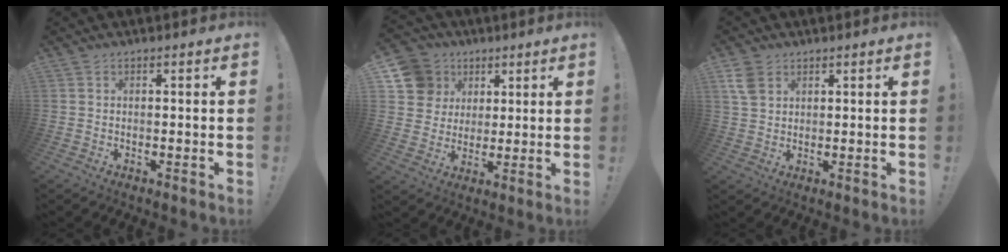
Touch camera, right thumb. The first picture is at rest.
{"total": 12.1, "force": [4.6, 10.7, 3.5], "torque": [-0.040, -0.019, 0.096]}
{"total": 5.7, "force": [2.9, 3.9, 3.0], "torque": [-0.063, -0.006, 0.058]}